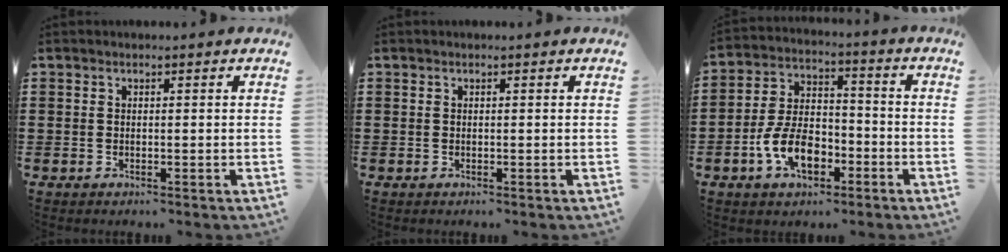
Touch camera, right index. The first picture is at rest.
{"total": 0.0}
{"total": 9.2, "force": [-3.7, 5.4, 6.5], "torque": [-0.151, 0.003, -0.071]}